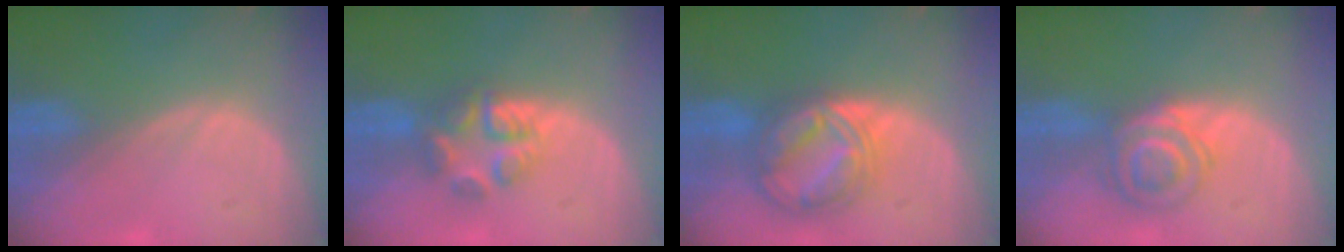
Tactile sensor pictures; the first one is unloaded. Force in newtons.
{"total": 5.7, "press": 5.3, "slide": 2.0}
{"total": 8.2, "press": 8.2, "slide": 0.6}
{"total": 6.5, "press": 5.8, "slide": 3.0}